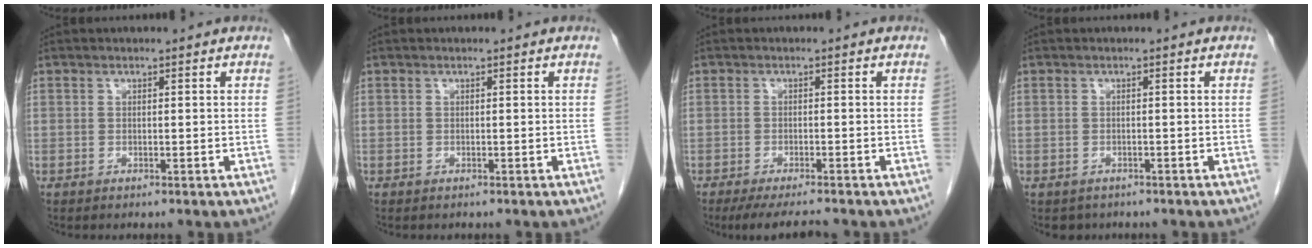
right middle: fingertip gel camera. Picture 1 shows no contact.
{"total": 0.0}
{"total": 5.8, "force": [-5.1, 0.4, 2.7], "torque": [-0.038, -0.015, -0.083]}
{"total": 1.9, "force": [-1.4, 1.2, 0.1], "torque": [-0.007, 0.002, -0.019]}